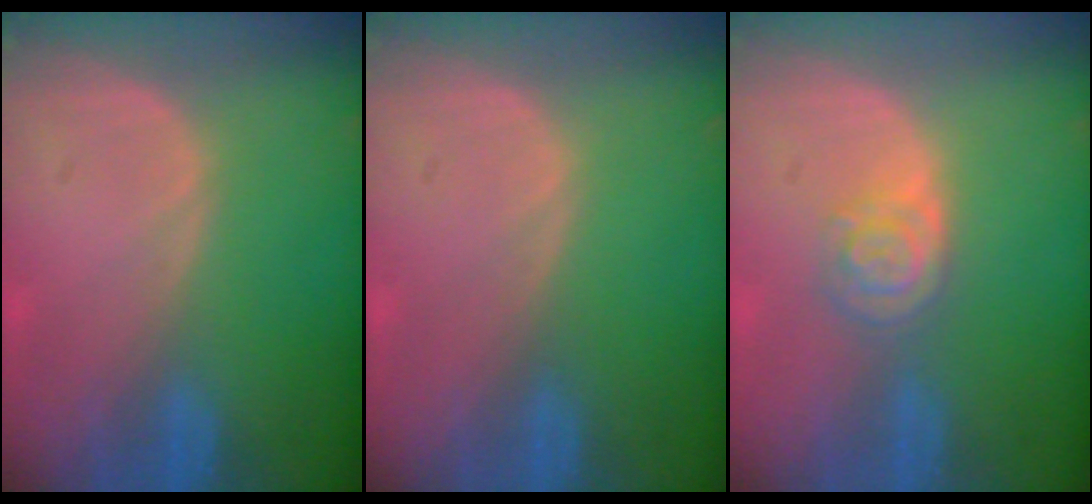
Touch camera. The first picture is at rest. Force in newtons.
{"total": 0.0}
{"total": 4.2, "press": 3.8, "slide": 1.8}